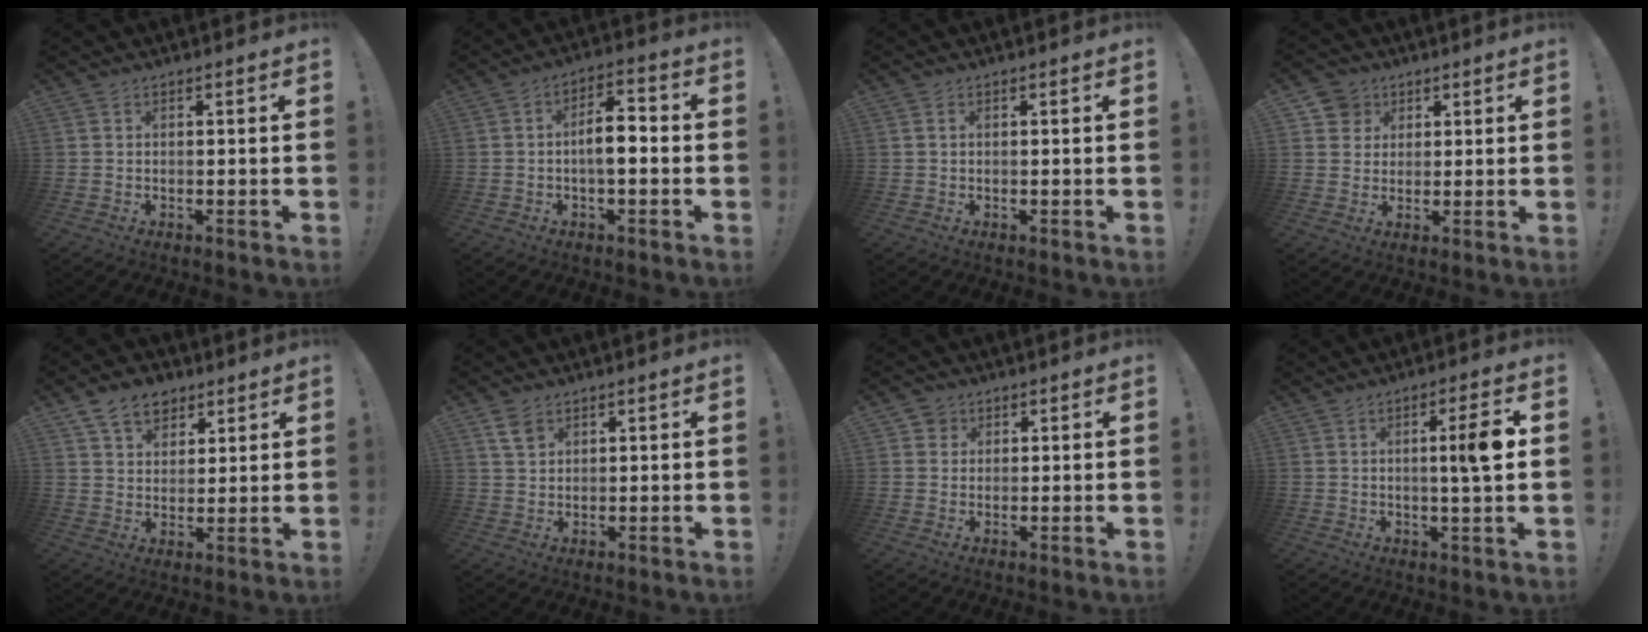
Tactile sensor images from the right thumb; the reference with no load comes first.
{"total": 8.2, "force": [-1.1, 3.6, 7.3], "torque": [-0.120, 0.010, -0.023]}
{"total": 0.6, "force": [0.2, 0.4, 0.5], "torque": [-0.010, 0.002, 0.003]}
{"total": 6.4, "force": [3.0, 5.6, 0.9], "torque": [-0.009, -0.018, 0.058]}
{"total": 10.2, "force": [6.2, 7.1, 3.9], "torque": [-0.060, -0.027, 0.120]}
{"total": 4.9, "force": [3.0, 3.3, 2.2], "torque": [-0.028, -0.011, 0.056]}
{"total": 3.2, "force": [1.5, 2.8, 0.6], "torque": [-0.004, -0.004, 0.026]}
{"total": 8.0, "force": [1.1, -0.2, 7.9], "torque": [-0.122, -0.006, 0.007]}